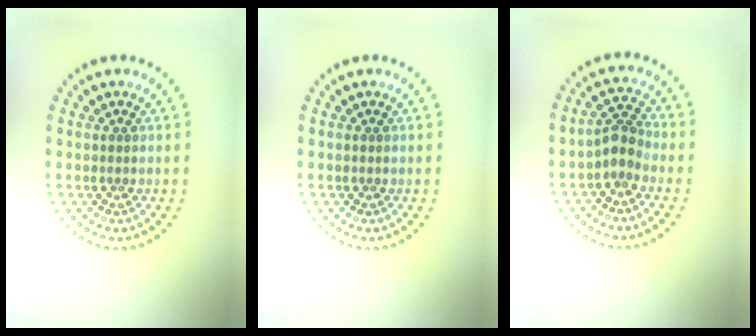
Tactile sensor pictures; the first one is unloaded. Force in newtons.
{"total": 0.0}
{"total": 2.2, "press": 1.9, "slide": 1.2}